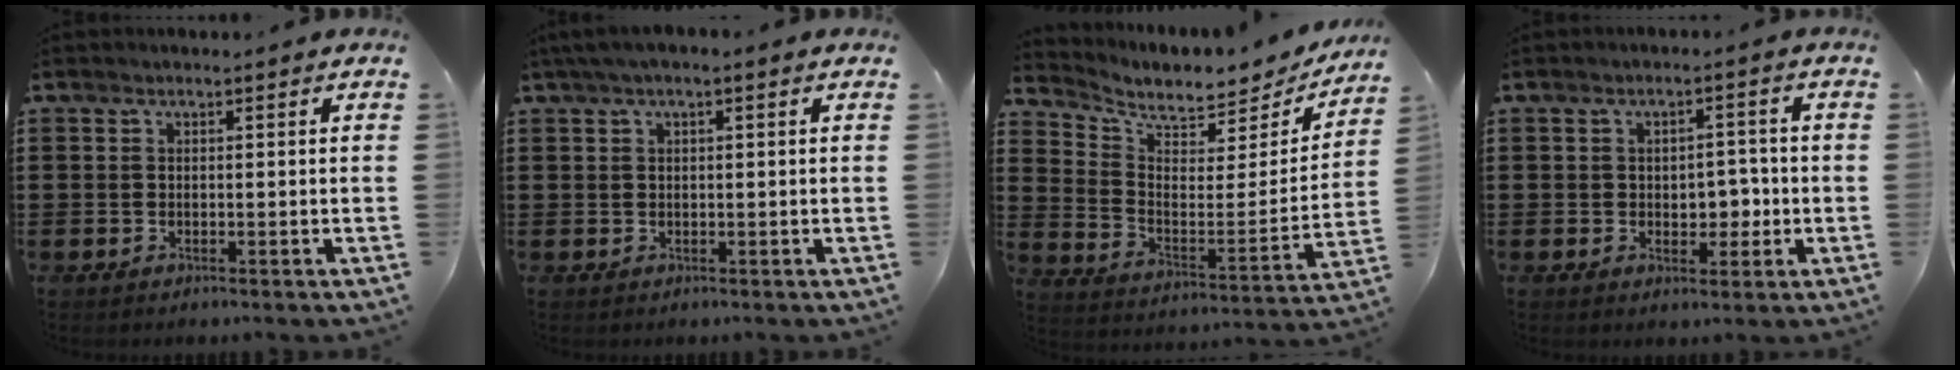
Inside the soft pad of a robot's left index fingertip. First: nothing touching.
{"total": 1.3, "force": [0.2, 0.5, 1.2], "torque": [-0.023, 0.004, 0.003]}
{"total": 5.6, "force": [5.1, 1.4, 1.8], "torque": [-0.057, -0.049, 0.084]}
{"total": 4.1, "force": [-0.5, 2.8, 3.0], "torque": [-0.046, 0.000, -0.017]}